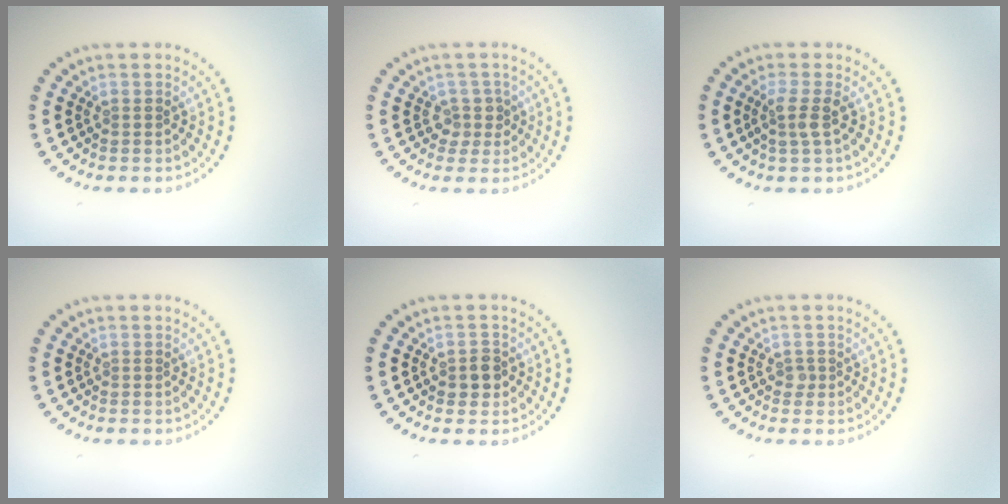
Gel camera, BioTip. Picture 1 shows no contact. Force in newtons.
{"total": 1.9, "press": 1.4, "slide": 1.2}
{"total": 1.7, "press": 1.4, "slide": 1.0}
{"total": 0.0}
{"total": 1.7, "press": 1.6, "slide": 0.5}
{"total": 0.7, "press": 0.5, "slide": 0.5}